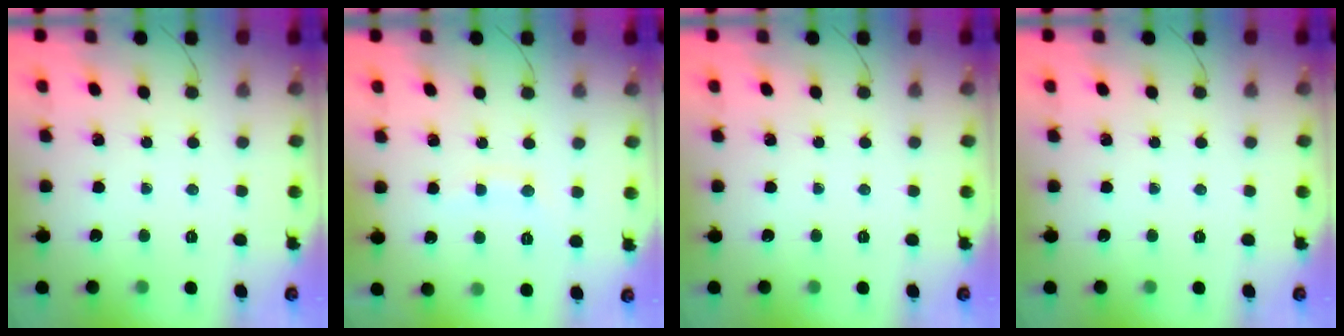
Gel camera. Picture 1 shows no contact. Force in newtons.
{"total": 6.3, "press": 6.2, "slide": 1.4}
{"total": 0.0}
{"total": 0.0}